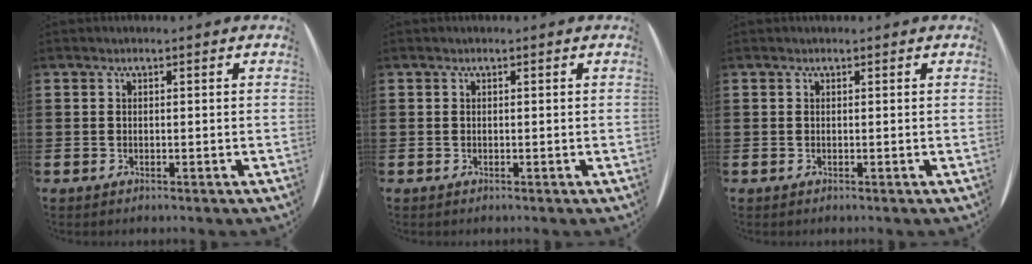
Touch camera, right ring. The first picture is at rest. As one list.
[{"total": 0.0}, {"total": 0.0}]